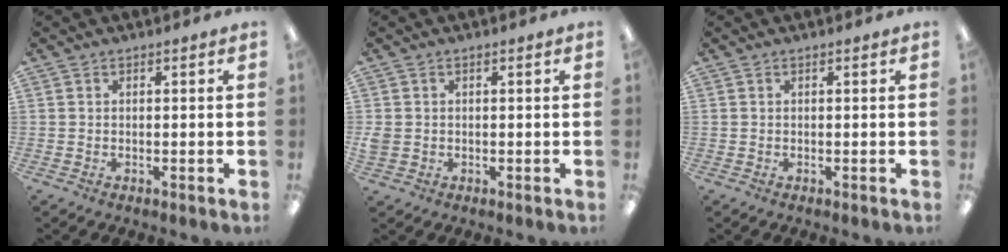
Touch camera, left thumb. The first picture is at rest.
{"total": 2.2, "force": [-0.1, 2.0, 0.9], "torque": [-0.016, 0.006, -0.002]}
{"total": 0.0}